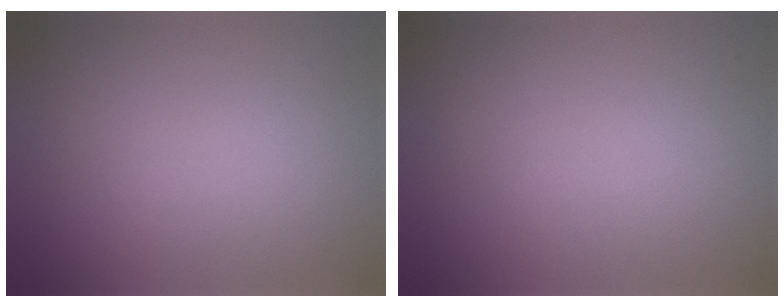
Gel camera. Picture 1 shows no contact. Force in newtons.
{"total": 0.0}